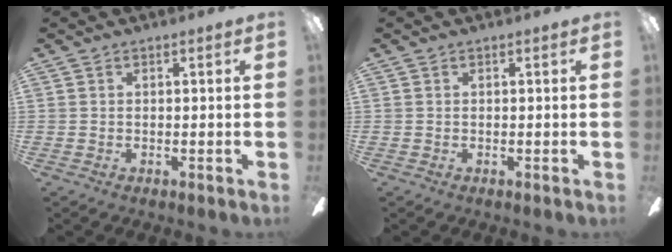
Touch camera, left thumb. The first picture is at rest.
{"total": 0.0}